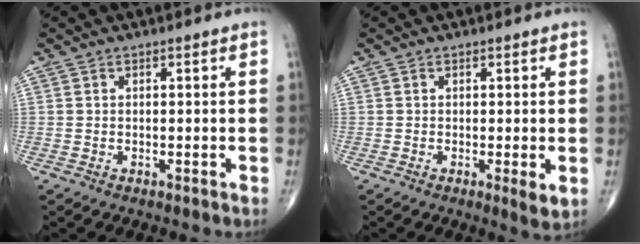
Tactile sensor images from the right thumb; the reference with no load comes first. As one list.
[{"total": 2.9, "force": [-0.4, 0.5, 2.8], "torque": [-0.047, -0.012, -0.010]}]